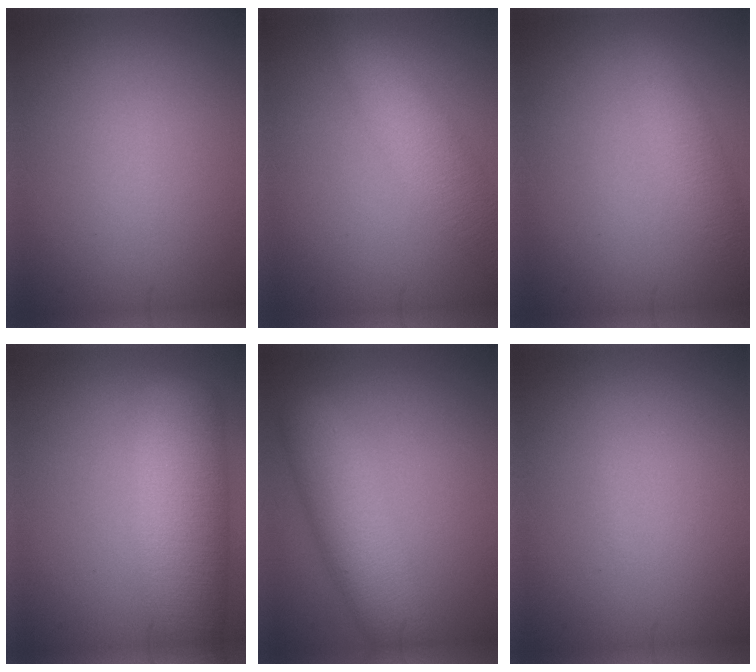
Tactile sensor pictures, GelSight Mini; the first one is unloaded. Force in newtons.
{"total": 4.7, "press": 4.7, "slide": 0.2}
{"total": 2.9, "press": 2.9, "slide": 0.2}
{"total": 8.1, "press": 8.1, "slide": 0.5}
{"total": 5.6, "press": 5.6, "slide": 0.2}
{"total": 0.0}